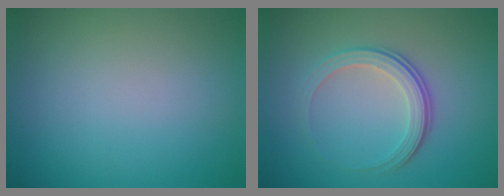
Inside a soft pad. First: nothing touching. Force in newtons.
{"total": 3.5, "press": 2.6, "slide": 2.4}